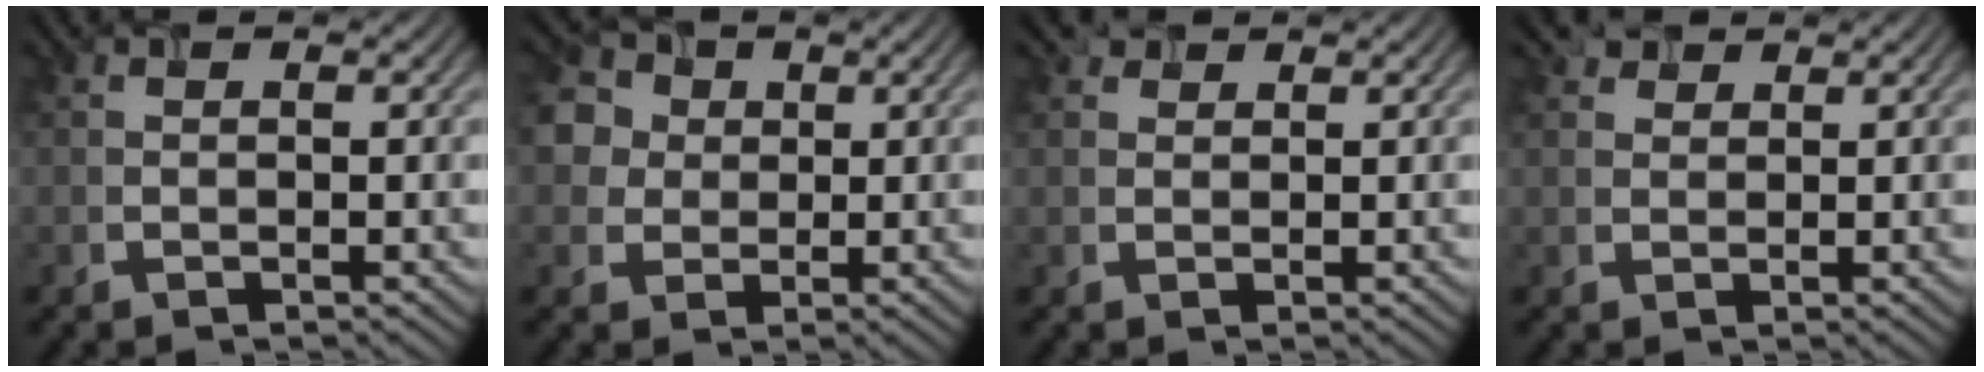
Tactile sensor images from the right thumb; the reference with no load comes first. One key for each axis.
{"total": 9.1, "fx": 3.0, "fy": 7.3, "fz": 4.5, "tx": -0.146, "ty": 0.046, "tz": 0.051}
{"total": 1.7, "fx": 1.2, "fy": 1.1, "fz": 0.6, "tx": -0.012, "ty": 0.007, "tz": 0.030}
{"total": 2.9, "fx": 2.1, "fy": 1.7, "fz": 1.1, "tx": -0.026, "ty": 0.011, "tz": 0.049}